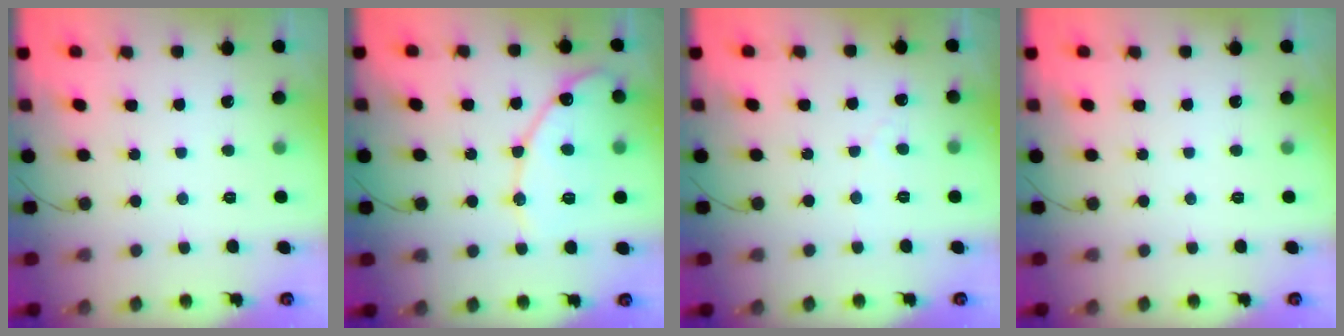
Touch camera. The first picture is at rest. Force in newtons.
{"total": 12.8, "press": 12.8, "slide": 1.1}
{"total": 1.9, "press": 1.9, "slide": 0.1}
{"total": 0.0}